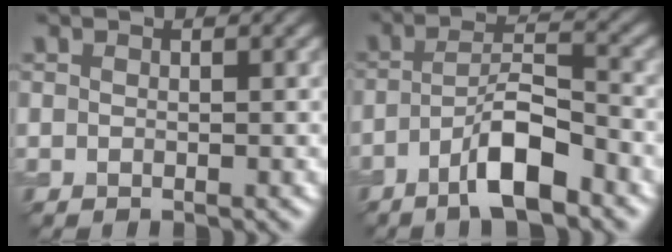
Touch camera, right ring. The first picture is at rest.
{"total": 5.8, "force": [-3.2, 1.4, 4.6], "torque": [-0.080, 0.015, -0.058]}